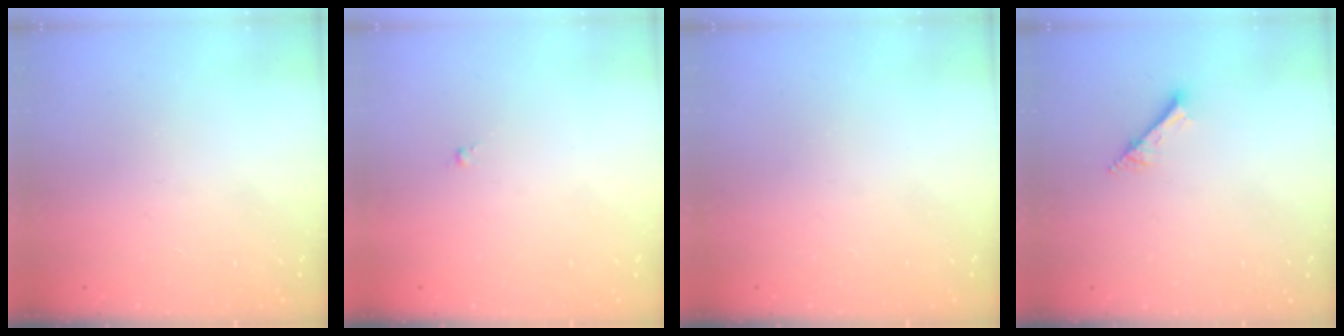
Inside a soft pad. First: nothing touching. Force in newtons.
{"total": 0.0}
{"total": 0.0}
{"total": 2.5, "press": 2.5, "slide": 0.2}